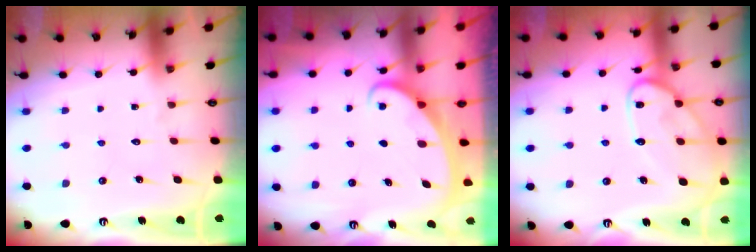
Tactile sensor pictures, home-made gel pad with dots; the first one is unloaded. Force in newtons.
{"total": 2.2, "press": 2.2, "slide": 0.2}
{"total": 15.2, "press": 15.2, "slide": 1.1}